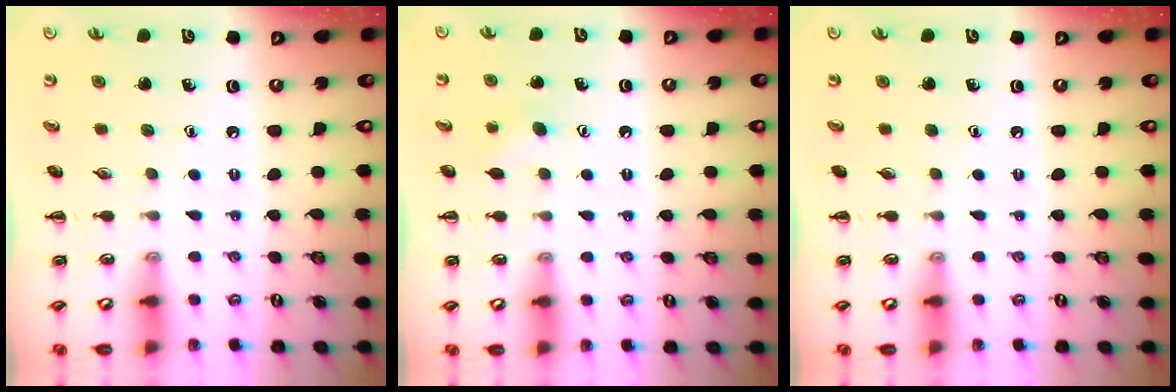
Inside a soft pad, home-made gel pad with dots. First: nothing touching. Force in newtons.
{"total": 4.6, "press": 4.5, "slide": 1.2}
{"total": 0.0}